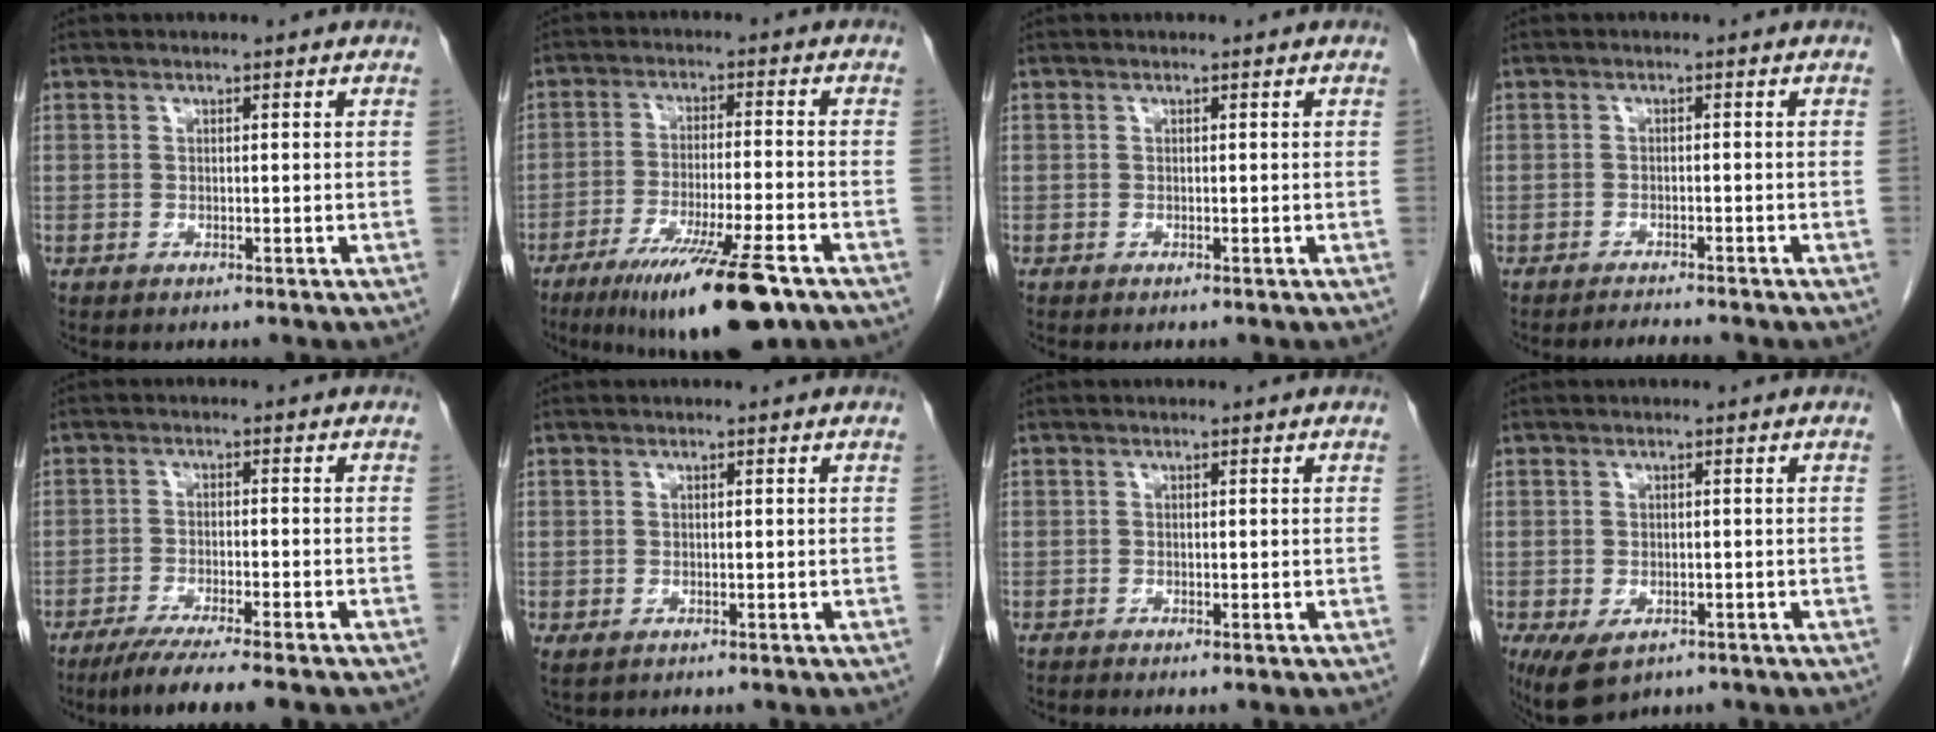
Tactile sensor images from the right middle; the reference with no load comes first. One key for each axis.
{"total": 14.6, "fx": -9.3, "fy": 1.4, "fz": 11.1, "tx": -0.170, "ty": -0.036, "tz": -0.151}
{"total": 0.0}
{"total": 2.3, "fx": -2.3, "fy": -0.3, "fz": 0.5, "tx": -0.008, "ty": -0.009, "tz": -0.032}
{"total": 9.7, "fx": -7.9, "fy": -0.1, "fz": 5.5, "tx": -0.072, "ty": -0.024, "tz": -0.120}
{"total": 0.9, "fx": -0.2, "fy": 0.7, "fz": 0.5, "tx": -0.010, "ty": -0.001, "tz": 0.004}
{"total": 0.0}
{"total": 5.3, "fx": -2.9, "fy": 3.2, "fz": 3.1, "tx": -0.056, "ty": -0.009, "tz": -0.040}